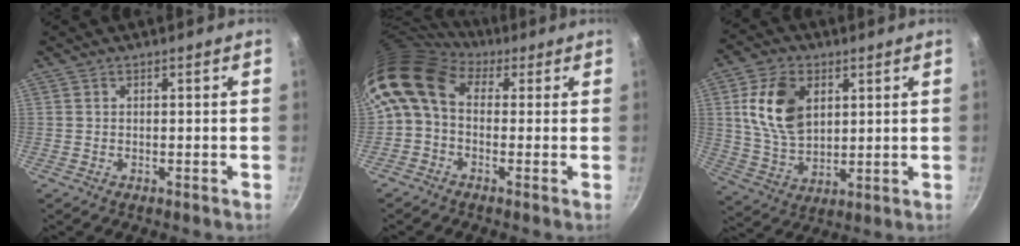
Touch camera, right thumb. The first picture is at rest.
{"total": 9.6, "force": [1.4, 6.9, 6.6], "torque": [-0.121, 0.025, 0.001]}
{"total": 13.3, "force": [3.7, 8.8, 9.3], "torque": [-0.155, -0.015, 0.075]}